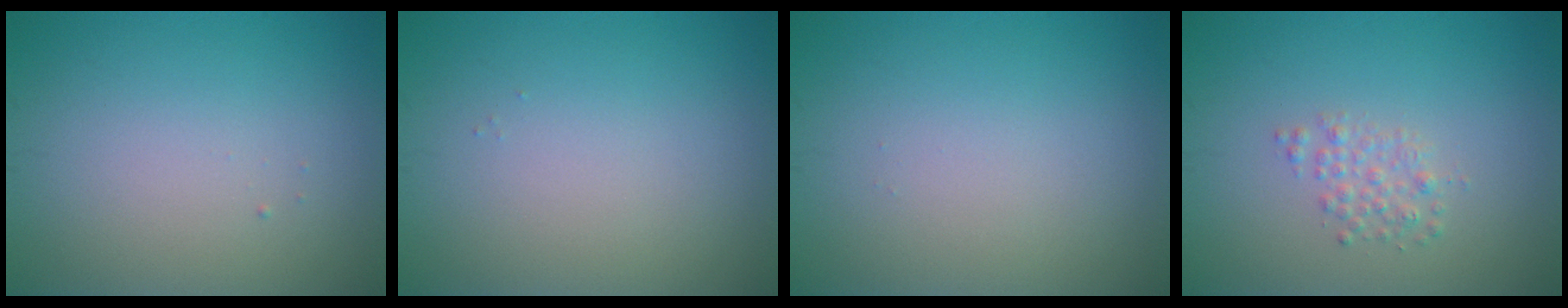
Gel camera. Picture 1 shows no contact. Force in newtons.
{"total": 0.0}
{"total": 0.0}
{"total": 1.5, "press": 1.5, "slide": 0.0}